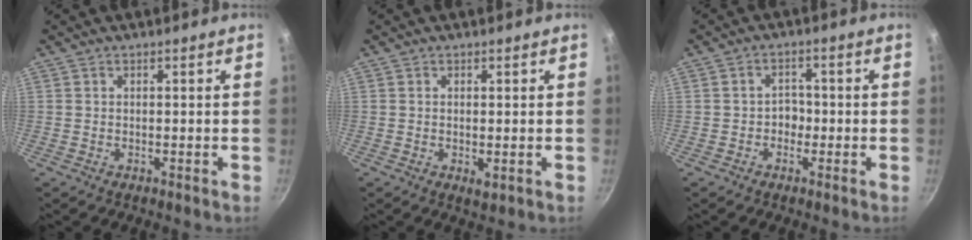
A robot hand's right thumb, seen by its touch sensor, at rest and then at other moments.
{"total": 1.8, "force": [-0.2, 0.7, 1.6], "torque": [-0.029, -0.006, -0.004]}
{"total": 3.0, "force": [-1.0, 2.4, 1.4], "torque": [0.004, 0.014, -0.018]}